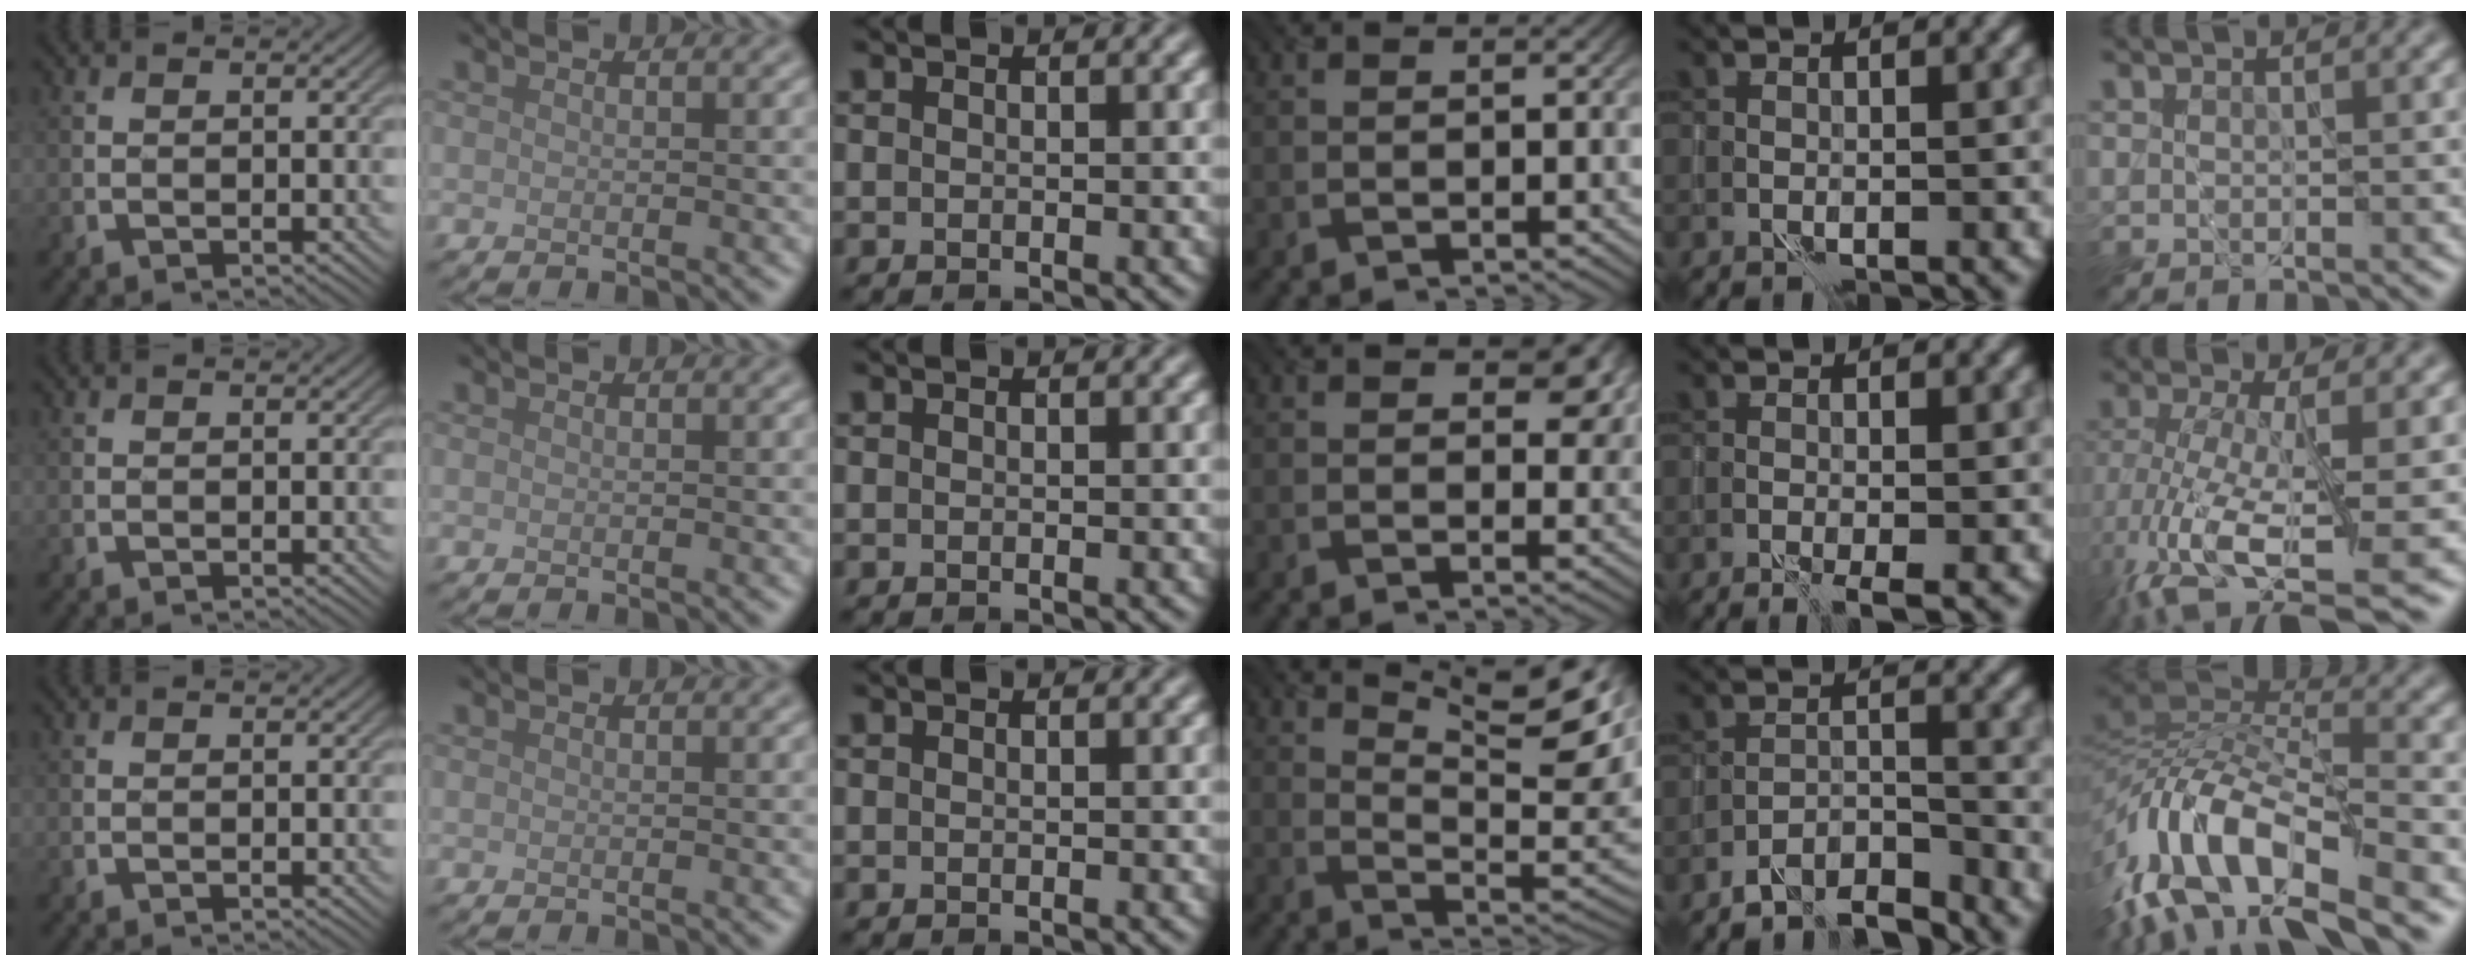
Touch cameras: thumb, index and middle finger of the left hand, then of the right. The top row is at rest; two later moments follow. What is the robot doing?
{"motion": "wrap", "object": "plastic wrap"}